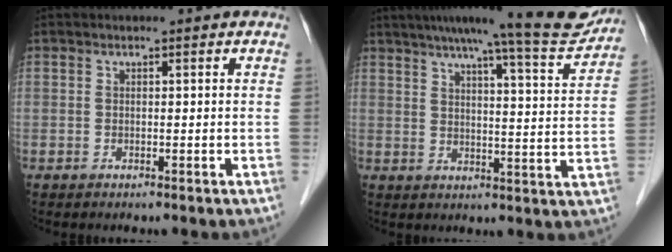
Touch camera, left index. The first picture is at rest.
{"total": 15.3, "force": [13.6, 0.8, 7.0], "torque": [-0.093, -0.019, 0.169]}